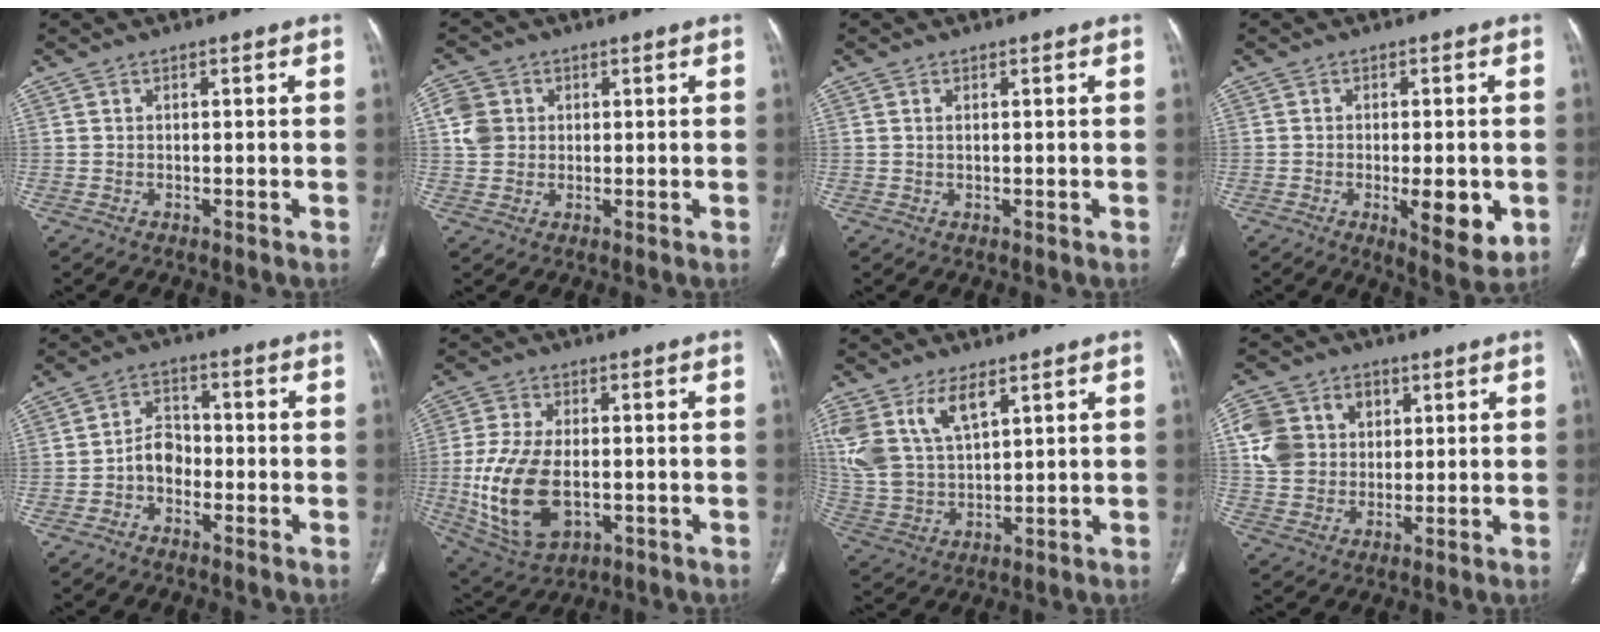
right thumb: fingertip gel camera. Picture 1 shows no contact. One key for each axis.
{"total": 5.7, "fx": 1.1, "fy": 5.1, "fz": 2.4, "tx": -0.037, "ty": 0.003, "tz": 0.020}
{"total": 0.9, "fx": 0.3, "fy": 0.4, "fz": 0.7, "tx": -0.018, "ty": 0.003, "tz": 0.009}
{"total": 8.8, "fx": -2.1, "fy": 3.1, "fz": 7.9, "tx": -0.099, "ty": -0.016, "tz": -0.025}
{"total": 5.0, "fx": -1.8, "fy": 3.7, "fz": 3.0, "tx": -0.035, "ty": 0.025, "tz": -0.042}
{"total": 16.1, "fx": -2.4, "fy": 9.4, "fz": 12.9, "tx": -0.257, "ty": -0.005, "tz": -0.025}
{"total": 13.8, "fx": 7.0, "fy": 7.2, "fz": 9.4, "tx": -0.192, "ty": -0.016, "tz": 0.150}
{"total": 12.7, "fx": 3.2, "fy": 10.7, "fz": 6.2, "tx": -0.095, "ty": 0.006, "tz": 0.061}